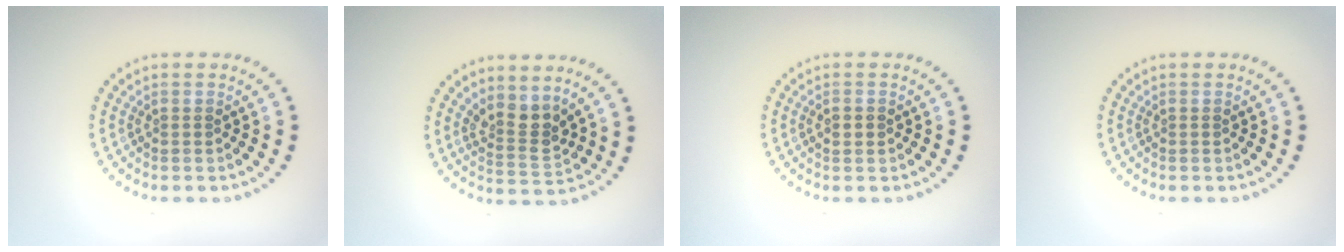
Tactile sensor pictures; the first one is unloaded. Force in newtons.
{"total": 2.7, "press": 2.2, "slide": 1.6}
{"total": 1.5, "press": 1.5, "slide": 0.1}
{"total": 0.0}